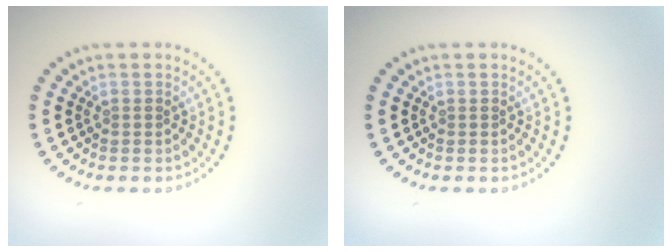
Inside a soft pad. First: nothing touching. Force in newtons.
{"total": 0.0}